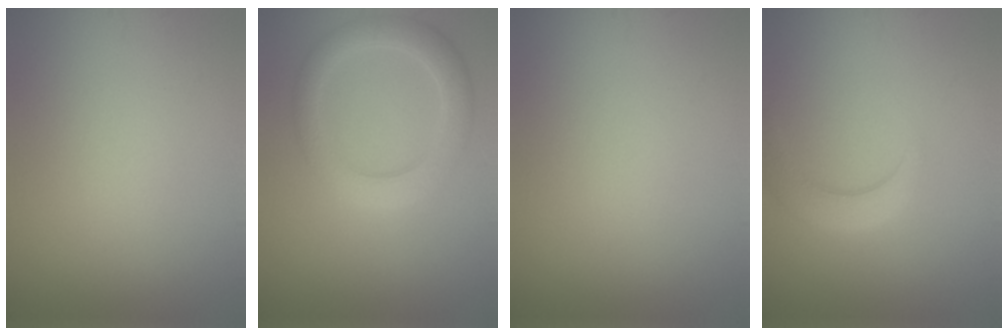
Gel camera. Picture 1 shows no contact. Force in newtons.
{"total": 4.1, "press": 4.1, "slide": 0.2}
{"total": 0.0}
{"total": 2.7, "press": 2.7, "slide": 0.3}